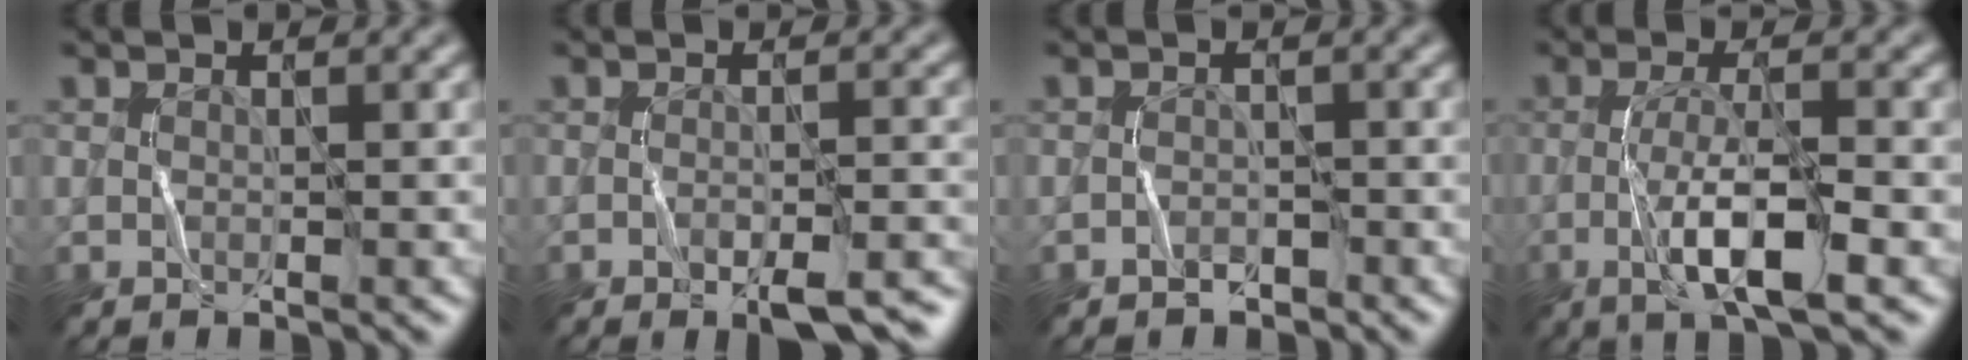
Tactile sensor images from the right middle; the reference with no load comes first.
{"total": 4.7, "force": [-3.0, 1.1, 3.4], "torque": [-0.050, 0.005, -0.040]}
{"total": 0.8, "force": [-0.7, 0.4, -0.2], "torque": [0.006, 0.010, -0.011]}
{"total": 5.7, "force": [-2.1, 1.2, 5.2], "torque": [-0.094, 0.012, -0.041]}